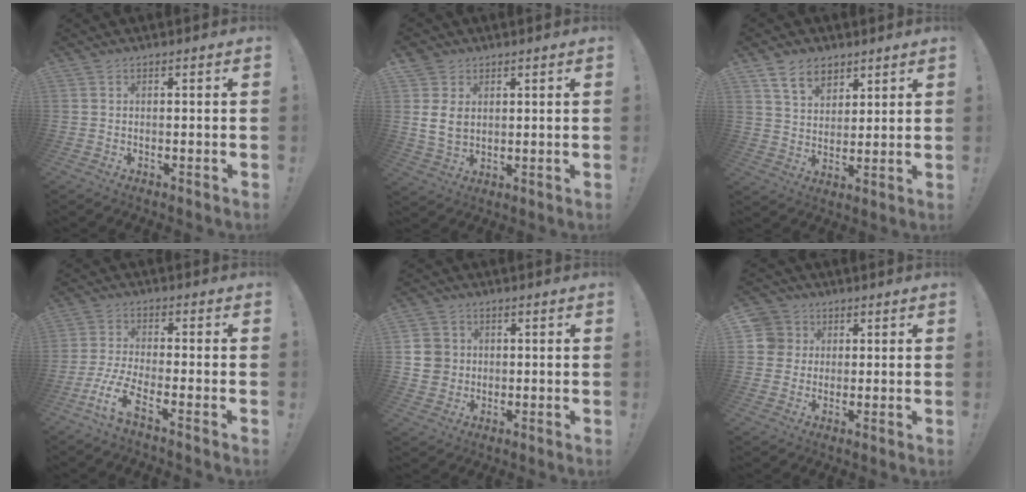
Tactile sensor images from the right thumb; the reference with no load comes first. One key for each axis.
{"total": 7.4, "fx": 2.0, "fy": 5.5, "fz": 4.4, "tx": -0.083, "ty": -0.005, "tz": 0.040}
{"total": 9.9, "fx": 6.4, "fy": 6.3, "fz": 4.2, "tx": -0.072, "ty": -0.028, "tz": 0.124}
{"total": 8.4, "fx": -4.6, "fy": 2.2, "fz": 6.7, "tx": -0.151, "ty": 0.000, "tz": -0.090}
{"total": 7.5, "fx": 1.3, "fy": 7.0, "fz": 2.3, "tx": -0.038, "ty": -0.005, "tz": 0.027}
{"total": 7.0, "fx": 1.7, "fy": 6.7, "fz": 1.4, "tx": -0.026, "ty": -0.005, "tz": 0.034}